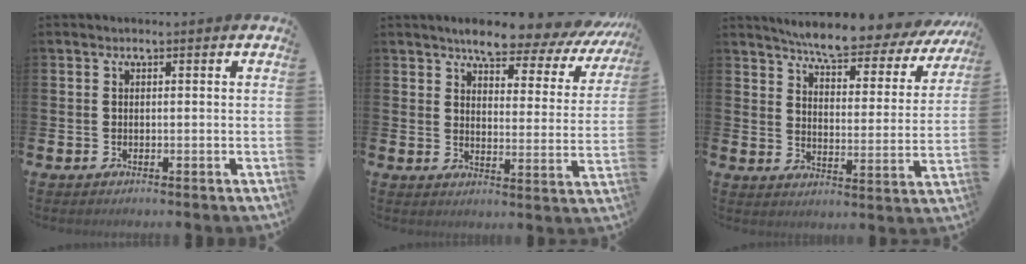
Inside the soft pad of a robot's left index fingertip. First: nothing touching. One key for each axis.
{"total": 6.5, "fx": 6.0, "fy": 1.4, "fz": 2.1, "tx": -0.047, "ty": -0.047, "tz": 0.096}
{"total": 6.8, "fx": 6.3, "fy": 0.7, "fz": 2.4, "tx": -0.067, "ty": -0.047, "tz": 0.104}